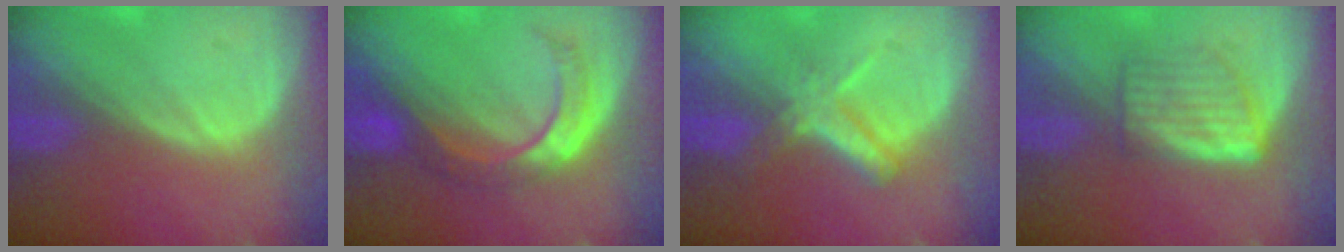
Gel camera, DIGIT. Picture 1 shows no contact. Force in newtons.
{"total": 7.1, "press": 6.8, "slide": 2.0}
{"total": 5.4, "press": 4.9, "slide": 2.2}
{"total": 6.1, "press": 5.4, "slide": 2.7}